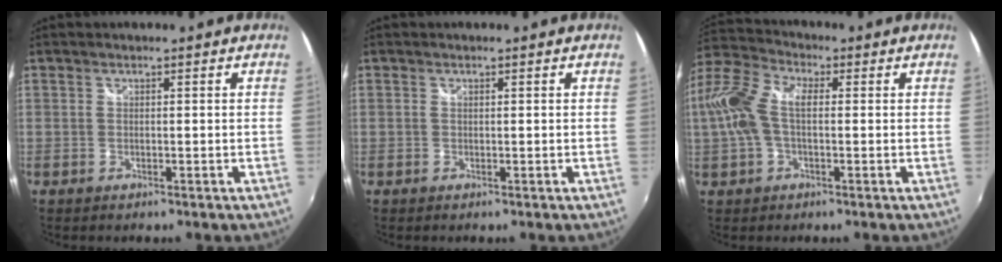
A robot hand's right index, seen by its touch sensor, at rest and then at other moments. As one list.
[{"total": 0.0}, {"total": 12.8, "force": [0.3, 7.3, 10.5], "torque": [-0.231, 0.024, 0.000]}]